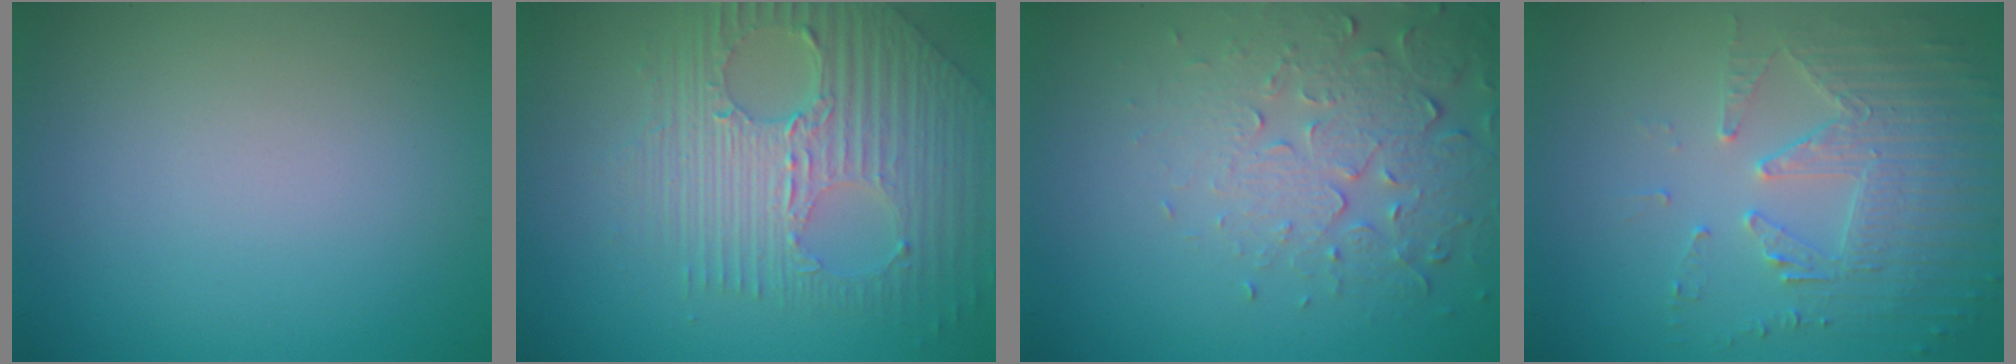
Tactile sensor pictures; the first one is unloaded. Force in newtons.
{"total": 8.0, "press": 5.3, "slide": 6.0}
{"total": 5.1, "press": 3.7, "slide": 3.5}
{"total": 4.2, "press": 3.6, "slide": 2.3}